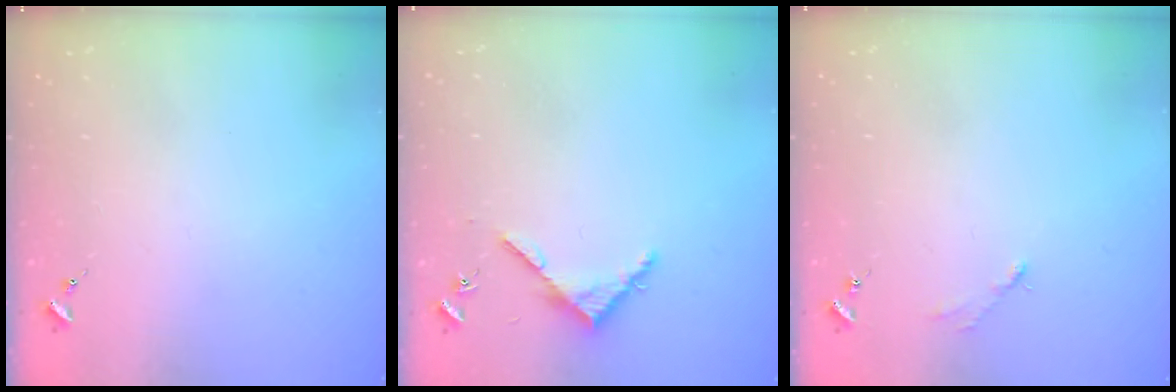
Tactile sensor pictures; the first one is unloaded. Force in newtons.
{"total": 3.7, "press": 3.7, "slide": 0.3}
{"total": 2.9, "press": 2.9, "slide": 0.4}